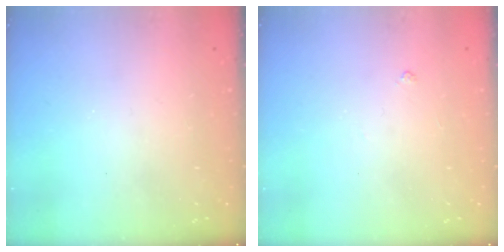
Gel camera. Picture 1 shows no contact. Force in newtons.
{"total": 2.9, "press": 2.8, "slide": 0.6}